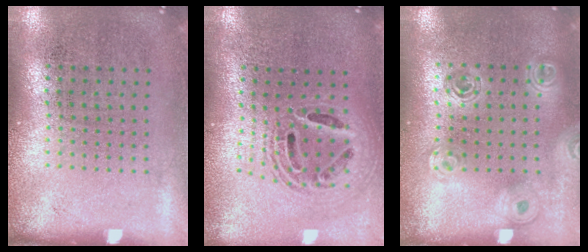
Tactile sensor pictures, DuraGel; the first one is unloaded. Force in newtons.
{"total": 2.0, "press": 1.6, "slide": 1.3}
{"total": 1.6, "press": 1.4, "slide": 0.7}